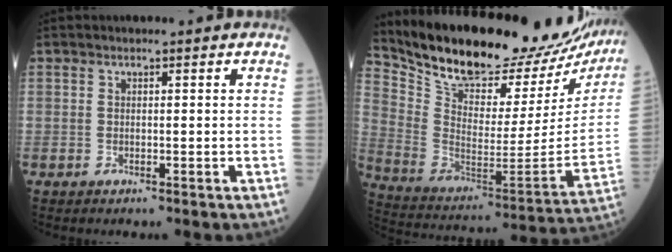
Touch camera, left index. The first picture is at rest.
{"total": 30.3, "force": [27.0, 7.7, 11.5], "torque": [-0.209, -0.082, 0.375]}